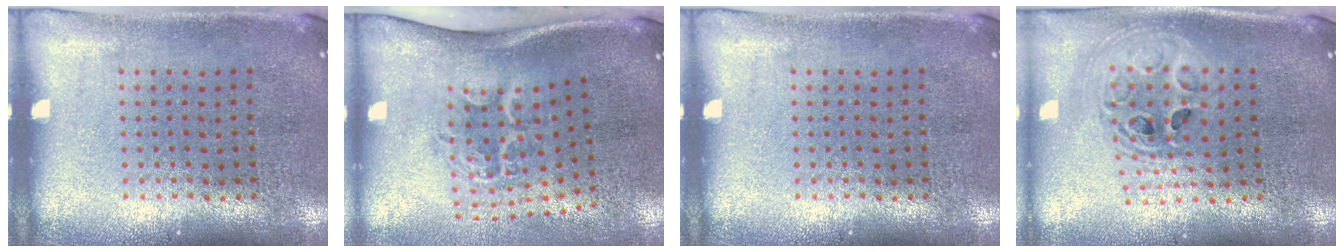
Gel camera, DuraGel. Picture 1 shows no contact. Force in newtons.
{"total": 2.2, "press": 1.4, "slide": 1.7}
{"total": 0.0}
{"total": 2.1, "press": 1.7, "slide": 1.2}